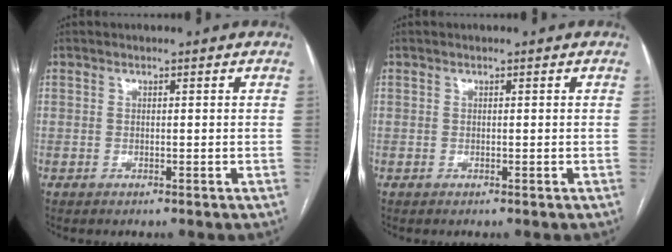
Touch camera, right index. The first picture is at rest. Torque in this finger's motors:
{"motor_torque": [0.00, 0.00, 0.00, 0.01]}